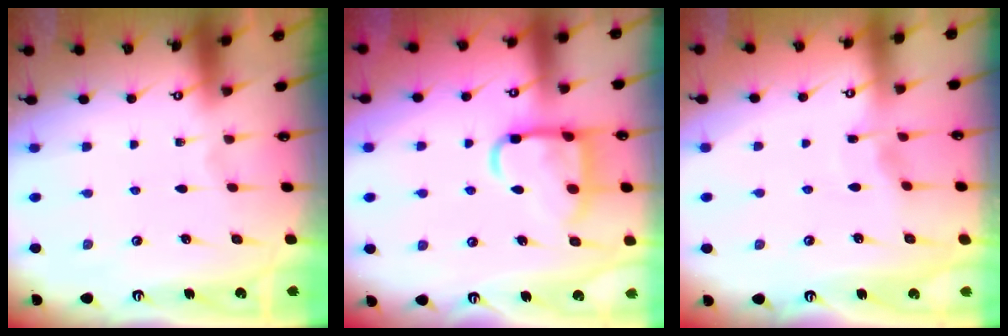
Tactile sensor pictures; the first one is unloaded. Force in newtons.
{"total": 12.8, "press": 12.7, "slide": 1.4}
{"total": 3.0, "press": 2.9, "slide": 0.4}